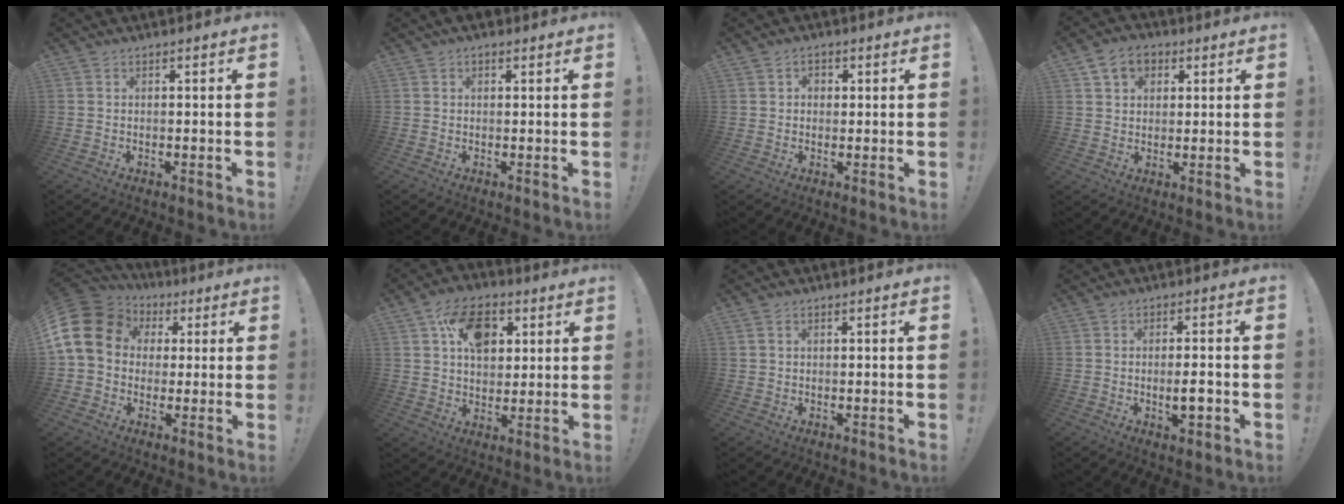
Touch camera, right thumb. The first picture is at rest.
{"total": 1.9, "force": [0.9, 1.3, 1.0], "torque": [-0.017, 0.001, 0.017]}
{"total": 2.6, "force": [0.5, 2.5, 0.8], "torque": [-0.010, 0.000, 0.009]}
{"total": 7.6, "force": [3.5, 5.7, 3.6], "torque": [-0.051, -0.004, 0.067]}
{"total": 16.4, "force": [3.9, 13.3, 8.9], "torque": [-0.164, -0.004, 0.082]}
{"total": 14.4, "force": [5.9, 10.0, 8.5], "torque": [-0.130, -0.009, 0.113]}
{"total": 1.1, "force": [0.4, 1.0, 0.3], "torque": [-0.007, 0.004, 0.008]}
{"total": 5.0, "force": [-1.2, 0.9, 4.8], "torque": [-0.068, -0.003, -0.021]}